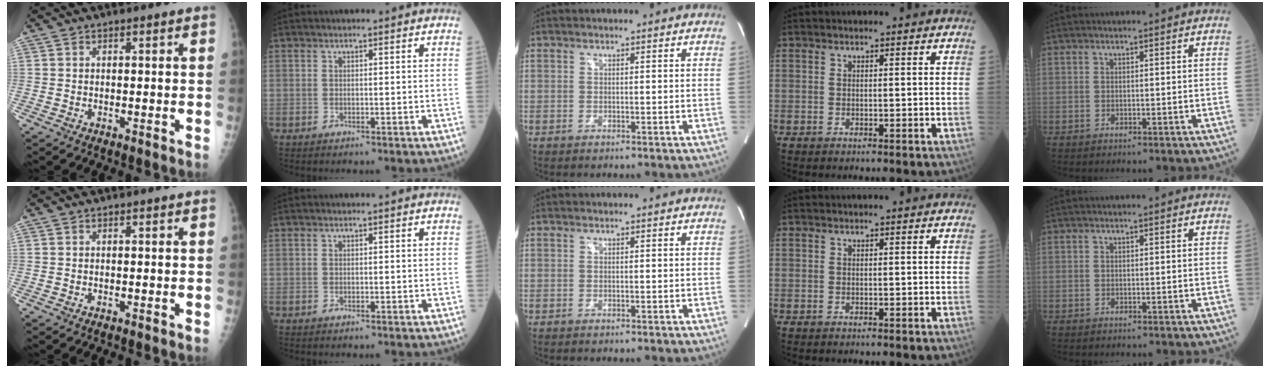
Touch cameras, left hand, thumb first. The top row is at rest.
{}